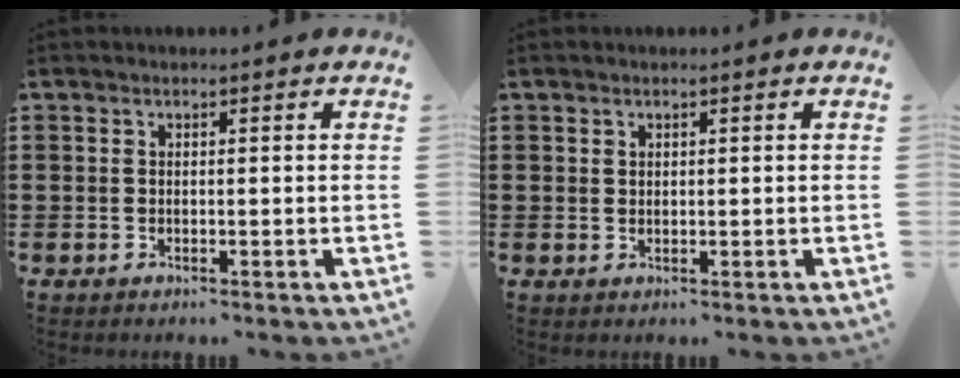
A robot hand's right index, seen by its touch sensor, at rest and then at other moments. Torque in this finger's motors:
{"motor_torque": [-0.27, 0.23, -0.04, -0.01]}